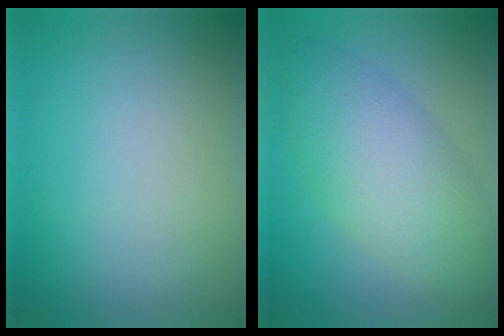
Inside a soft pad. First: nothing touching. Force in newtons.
{"total": 6.6, "press": 6.6, "slide": 0.1}